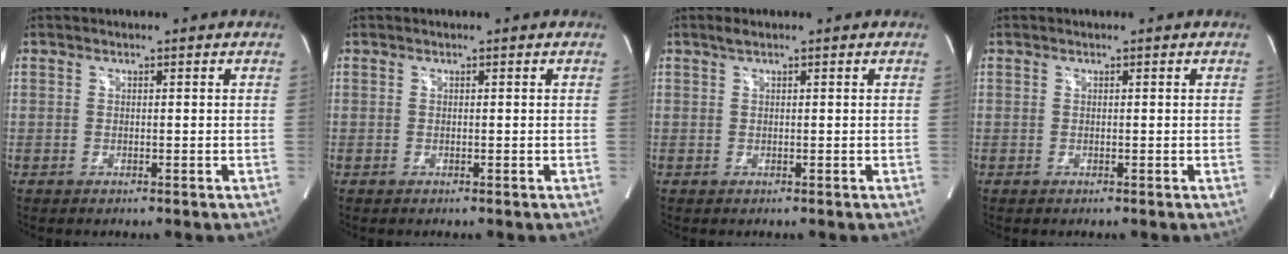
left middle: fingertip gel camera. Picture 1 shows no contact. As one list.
[{"total": 0.0}, {"total": 1.1, "force": [0.8, 0.1, 0.7], "torque": [-0.020, 0.006, 0.017]}, {"total": 0.0}]